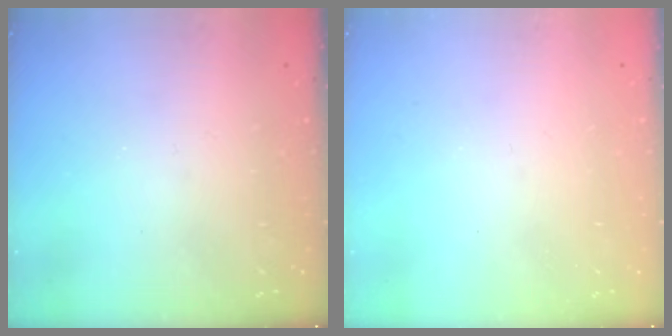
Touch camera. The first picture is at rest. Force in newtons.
{"total": 0.0}